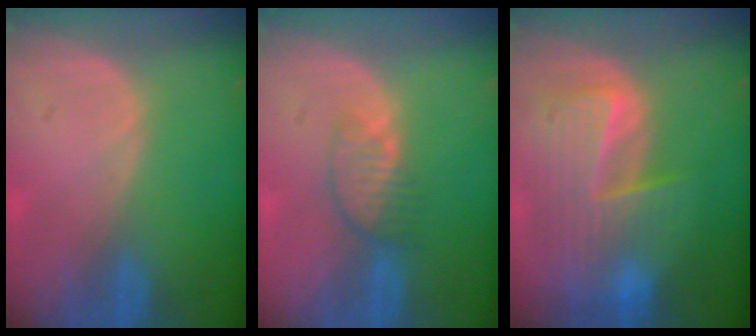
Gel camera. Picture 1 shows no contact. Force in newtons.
{"total": 3.8, "press": 3.3, "slide": 1.8}
{"total": 10.0, "press": 8.7, "slide": 5.0}